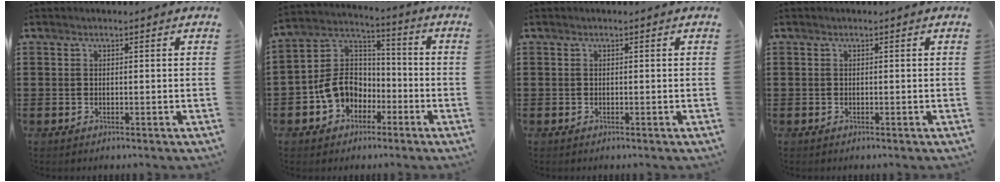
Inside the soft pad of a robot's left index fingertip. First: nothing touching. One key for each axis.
{"total": 9.1, "fx": -3.7, "fy": 7.4, "fz": 3.9, "tx": -0.112, "ty": 0.021, "tz": -0.075}
{"total": 0.0}
{"total": 0.0}